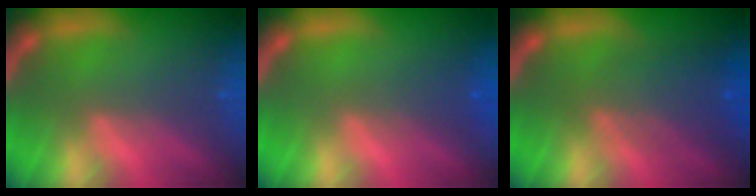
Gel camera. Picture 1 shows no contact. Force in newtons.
{"total": 2.0}
{"total": 5.1}